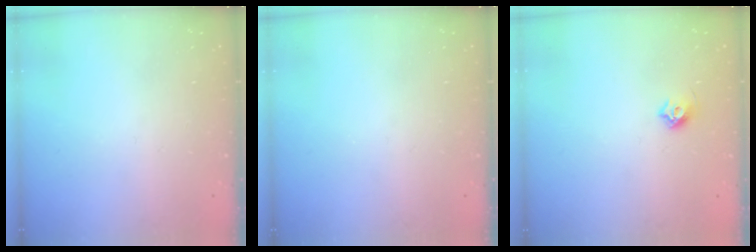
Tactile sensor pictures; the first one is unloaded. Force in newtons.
{"total": 0.0}
{"total": 5.5, "press": 5.3, "slide": 1.2}